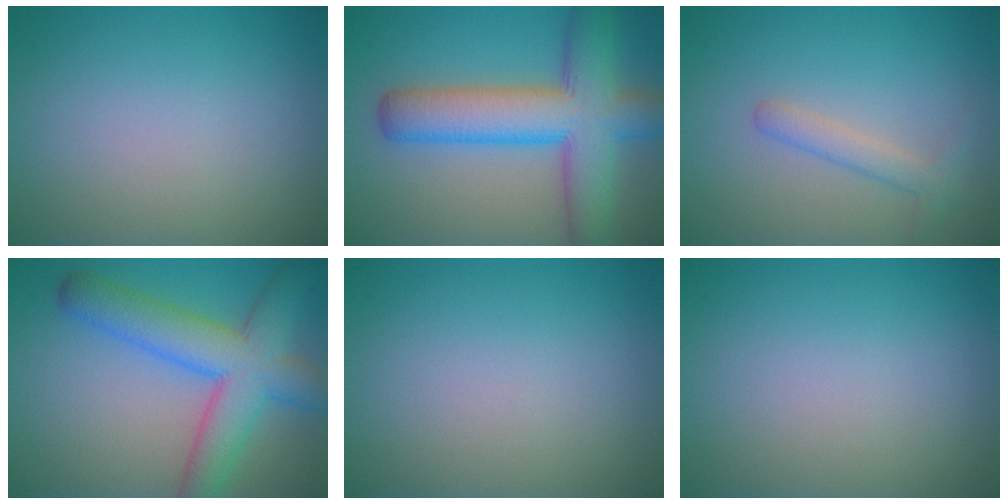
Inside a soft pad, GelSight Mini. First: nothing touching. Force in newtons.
{"total": 9.2, "press": 9.2, "slide": 0.2}
{"total": 2.0, "press": 2.0, "slide": 0.0}
{"total": 8.0, "press": 8.0, "slide": 0.3}
{"total": 0.0}
{"total": 0.0}